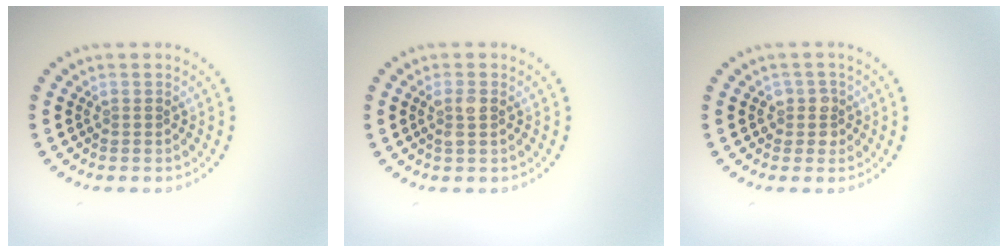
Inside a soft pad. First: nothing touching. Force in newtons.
{"total": 1.5, "press": 1.4, "slide": 0.5}
{"total": 1.6, "press": 1.4, "slide": 0.8}